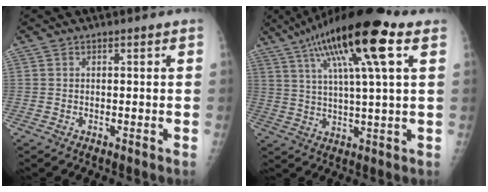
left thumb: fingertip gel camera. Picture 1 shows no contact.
{"total": 18.7, "force": [9.0, 3.2, 16.1], "torque": [-0.279, 0.000, 0.148]}